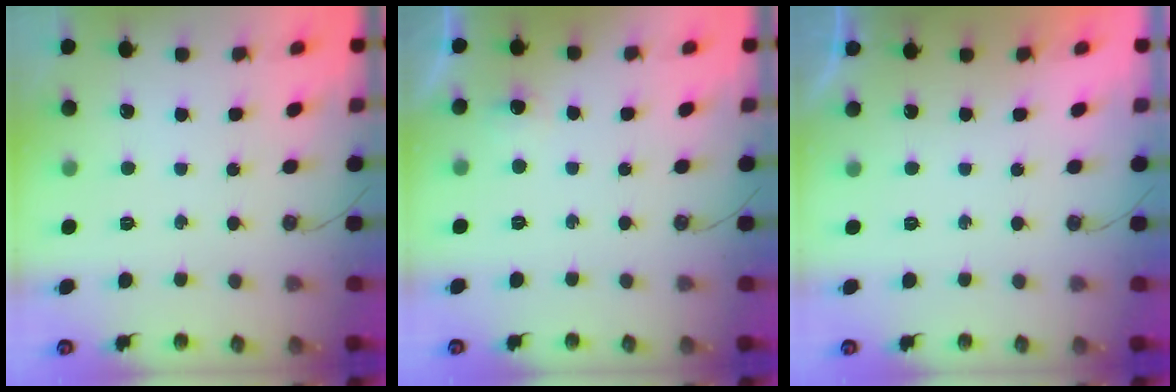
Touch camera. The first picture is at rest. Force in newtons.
{"total": 4.9, "press": 4.4, "slide": 2.0}
{"total": 0.0}